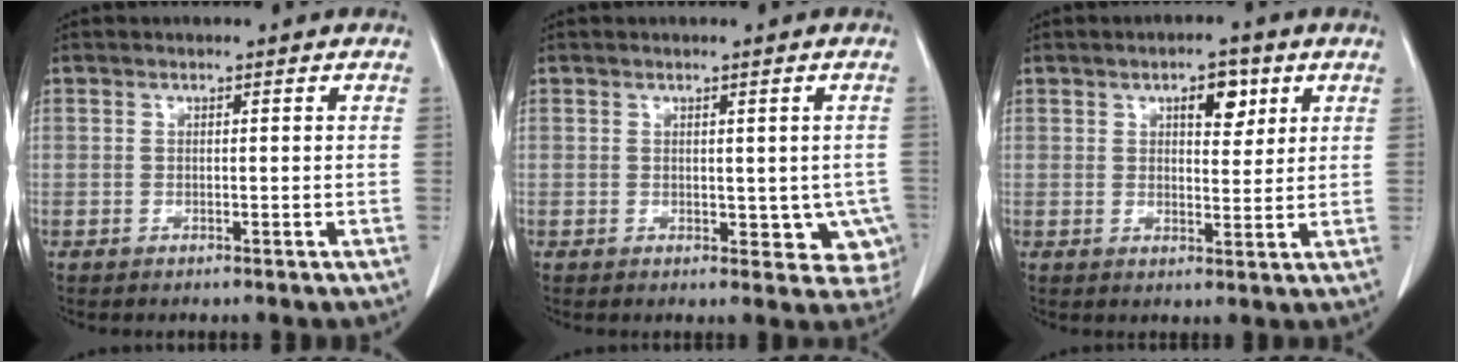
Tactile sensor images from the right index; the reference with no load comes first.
{"total": 5.4, "force": [-0.2, 3.4, 4.3], "torque": [-0.017, -0.003, 0.003]}
{"total": 5.0, "force": [2.4, 2.2, 3.8], "torque": [-0.052, 0.003, 0.035]}